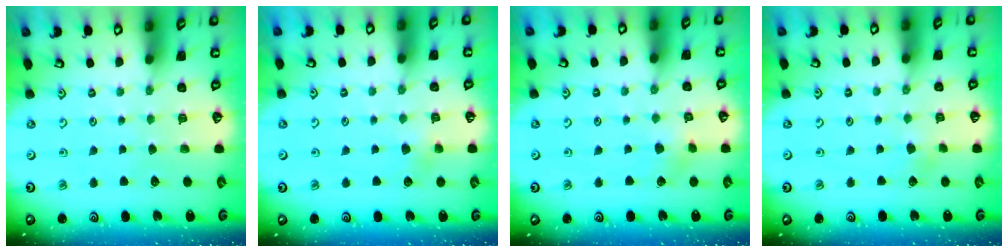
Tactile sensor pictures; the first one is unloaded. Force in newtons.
{"total": 3.8, "press": 3.7, "slide": 0.4}
{"total": 5.1, "press": 5.0, "slide": 0.3}
{"total": 2.1, "press": 2.1, "slide": 0.3}